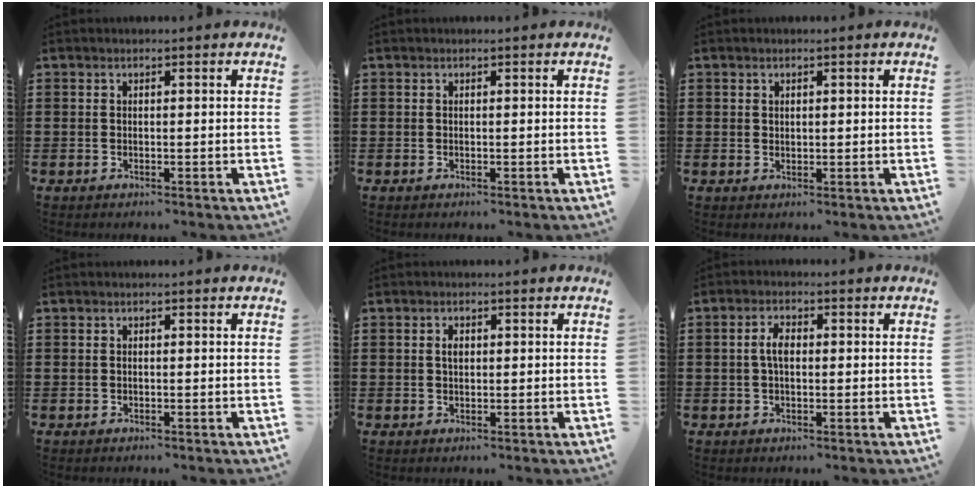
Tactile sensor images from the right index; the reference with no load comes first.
{"total": 0.0}
{"total": 0.9, "force": [0.5, 0.6, 0.3], "torque": [-0.006, 0.004, 0.010]}
{"total": 0.0}
{"total": 1.6, "force": [0.3, 0.9, 1.3], "torque": [-0.027, 0.007, 0.004]}
{"total": 3.2, "force": [0.2, 1.6, 2.8], "torque": [-0.056, 0.008, 0.001]}